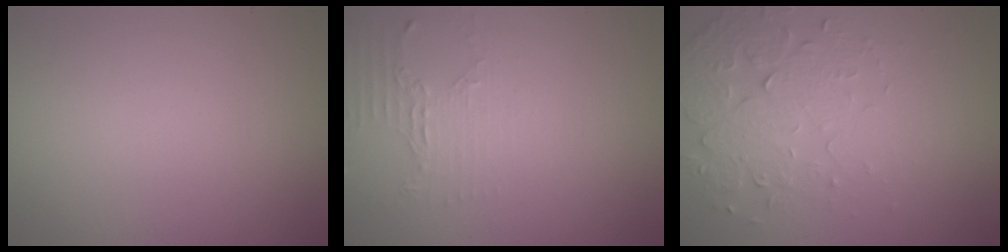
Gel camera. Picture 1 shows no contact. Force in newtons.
{"total": 1.9, "press": 1.4, "slide": 1.3}
{"total": 5.0, "press": 3.4, "slide": 3.6}